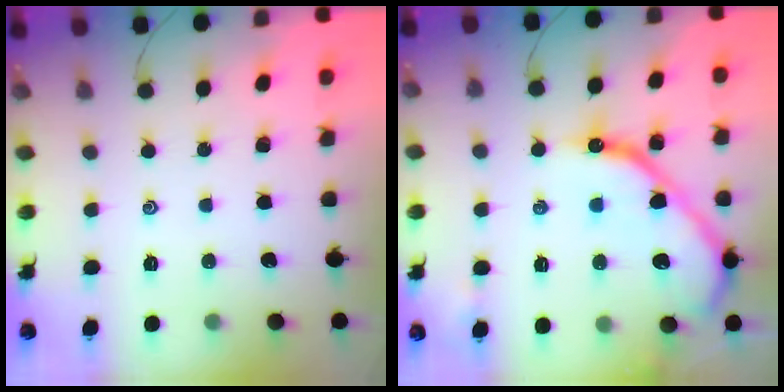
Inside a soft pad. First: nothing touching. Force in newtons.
{"total": 14.4, "press": 14.3, "slide": 1.4}